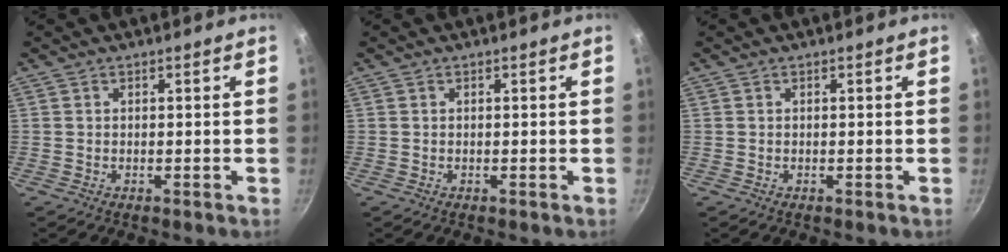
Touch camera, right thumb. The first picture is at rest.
{"total": 0.0}
{"total": 0.0}